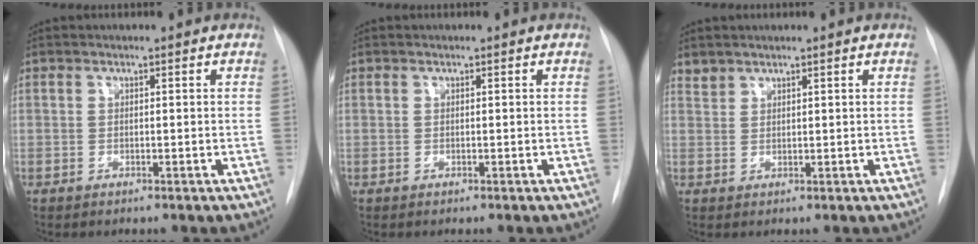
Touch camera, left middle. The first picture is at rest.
{"total": 0.0}
{"total": 1.4, "force": [1.4, 0.4, -0.2], "torque": [0.005, 0.005, 0.027]}